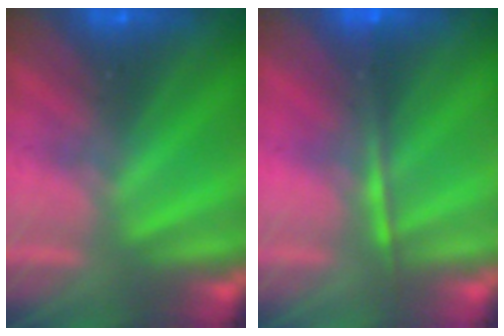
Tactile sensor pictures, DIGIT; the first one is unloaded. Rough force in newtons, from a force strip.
{"total": 1.5}